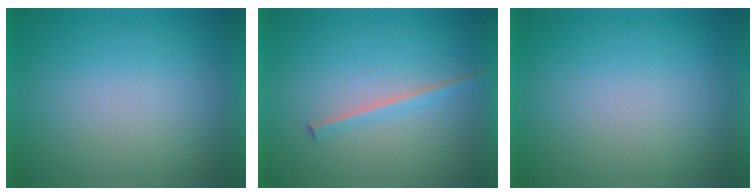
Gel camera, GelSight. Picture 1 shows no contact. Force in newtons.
{"total": 1.8}
{"total": 0.0}